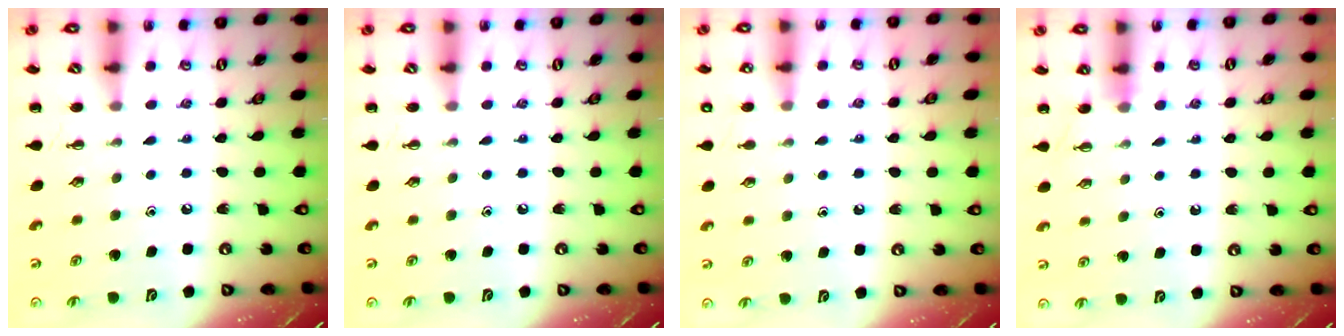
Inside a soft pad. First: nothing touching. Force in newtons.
{"total": 0.0}
{"total": 8.8, "press": 8.5, "slide": 2.3}
{"total": 3.0, "press": 2.9, "slide": 0.9}